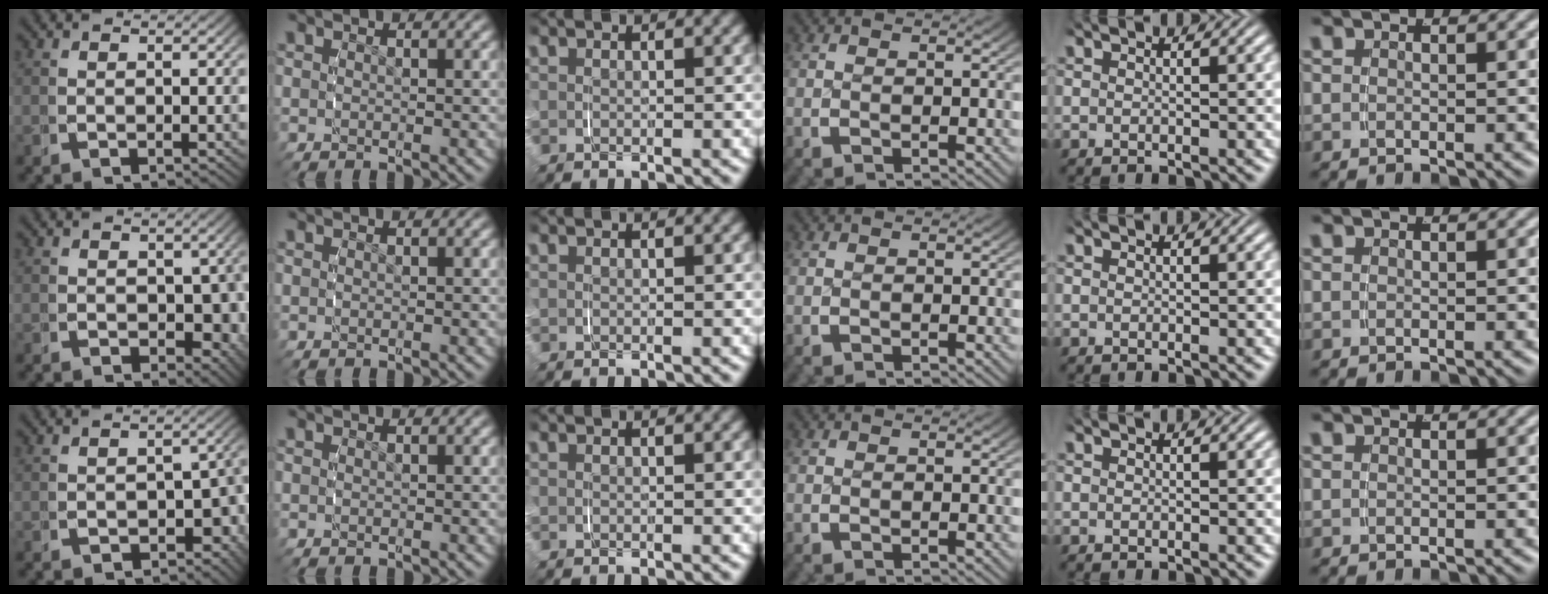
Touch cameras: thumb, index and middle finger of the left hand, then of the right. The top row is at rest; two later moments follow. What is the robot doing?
{"motion": "grasp_and_lifting", "object": "string"}